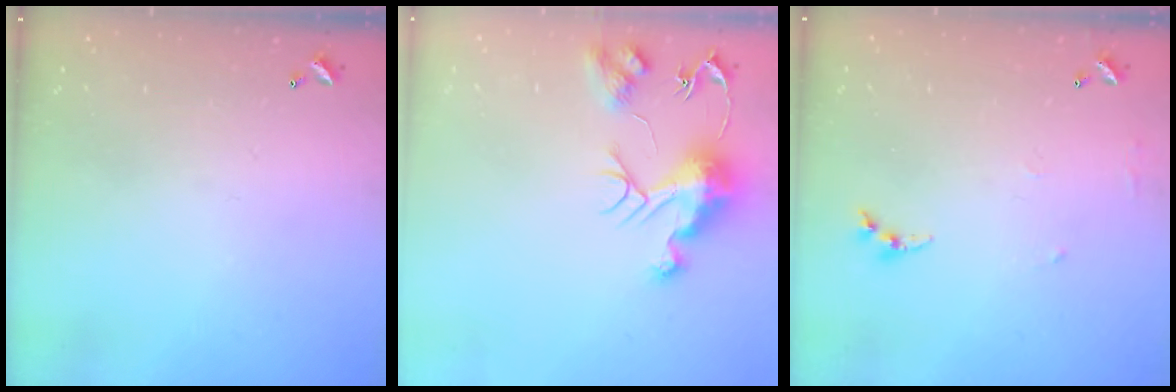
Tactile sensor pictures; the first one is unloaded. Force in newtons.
{"total": 10.9, "press": 10.9, "slide": 0.9}
{"total": 6.5, "press": 6.5, "slide": 0.8}